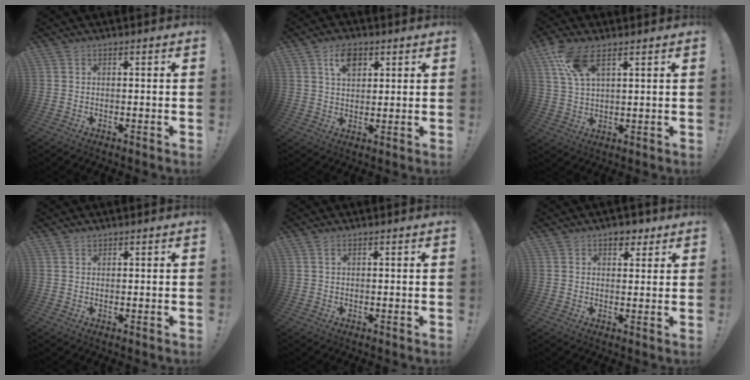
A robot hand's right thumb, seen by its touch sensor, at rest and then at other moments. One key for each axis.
{"total": 7.4, "fx": 3.6, "fy": 4.7, "fz": 4.5, "tx": -0.072, "ty": -0.002, "tz": 0.065}
{"total": 9.3, "fx": 5.6, "fy": 3.5, "fz": 6.6, "tx": -0.127, "ty": -0.016, "tz": 0.107}
{"total": 0.9, "fx": 0.8, "fy": 0.4, "fz": 0.2, "tx": 0.000, "ty": -0.001, "tz": 0.015}
{"total": 0.9, "fx": 0.4, "fy": 0.2, "fz": 0.8, "tx": -0.025, "ty": 0.005, "tz": 0.008}
{"total": 4.6, "fx": 2.8, "fy": 3.1, "fz": 1.9, "tx": -0.010, "ty": -0.011, "tz": 0.046}